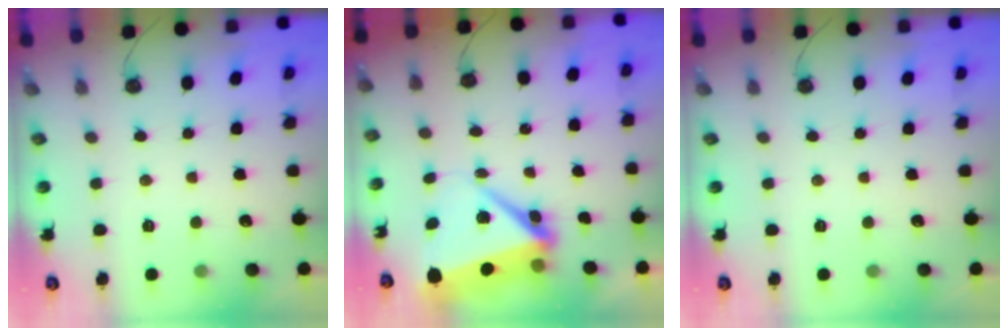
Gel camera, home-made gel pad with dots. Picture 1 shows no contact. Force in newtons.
{"total": 9.0, "press": 8.9, "slide": 1.7}
{"total": 0.0}